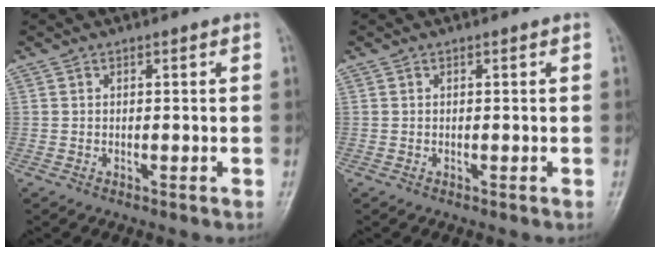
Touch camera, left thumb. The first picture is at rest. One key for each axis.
{"total": 0.0}